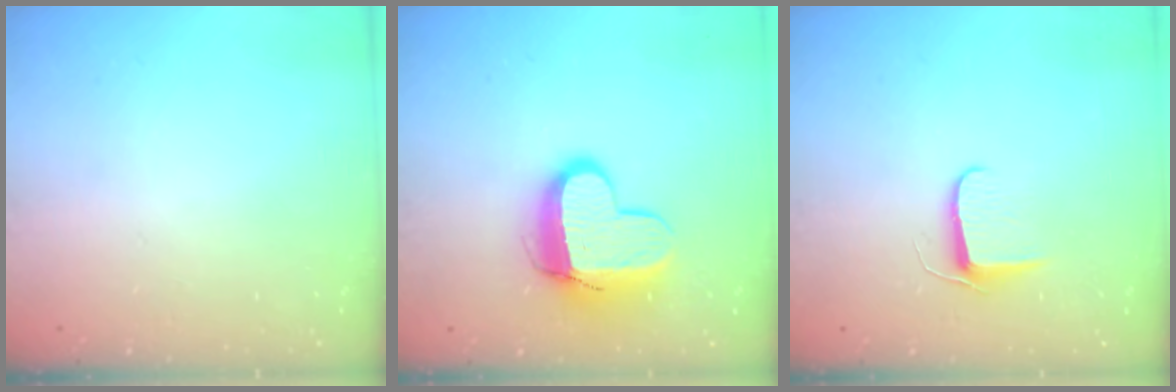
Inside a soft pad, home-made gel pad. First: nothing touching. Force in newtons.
{"total": 12.7, "press": 12.7, "slide": 1.1}
{"total": 6.4, "press": 6.3, "slide": 0.8}